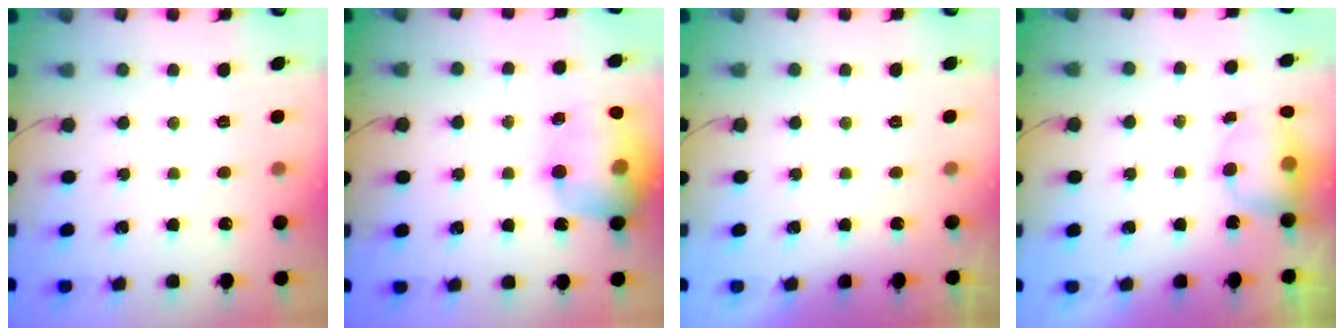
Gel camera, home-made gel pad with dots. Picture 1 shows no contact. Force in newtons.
{"total": 17.2, "press": 17.1, "slide": 2.0}
{"total": 0.0}
{"total": 8.6, "press": 7.1, "slide": 4.7}